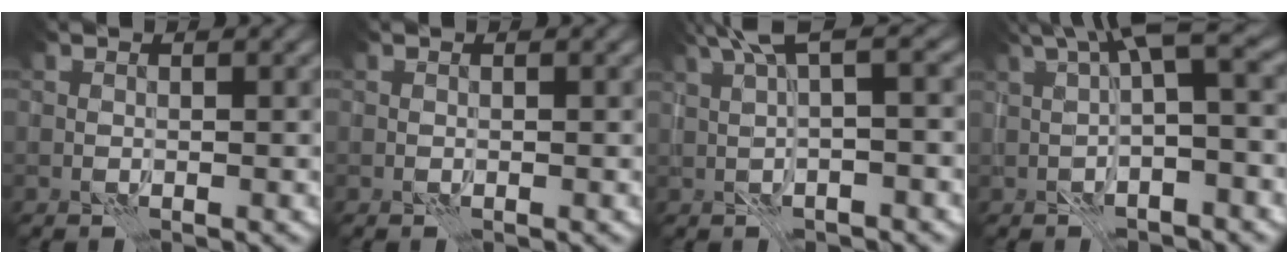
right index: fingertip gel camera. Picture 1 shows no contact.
{"total": 0.0}
{"total": 4.6, "force": [1.4, 0.8, 4.4], "torque": [-0.079, 0.017, 0.023]}
{"total": 6.8, "force": [1.2, 1.7, 6.5], "torque": [-0.097, 0.024, 0.010]}